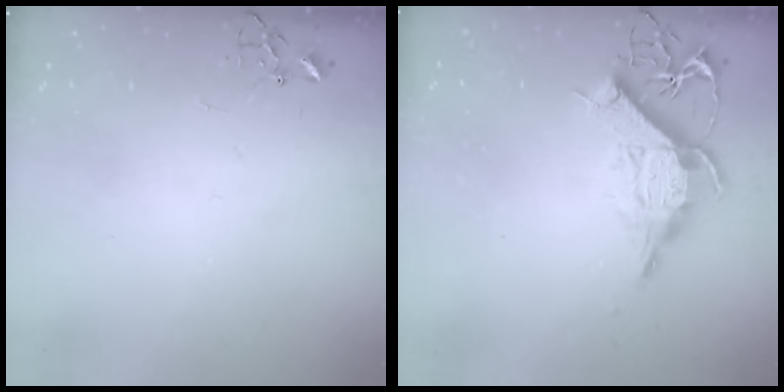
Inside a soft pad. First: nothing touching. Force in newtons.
{"total": 12.4, "press": 12.3, "slide": 1.8}